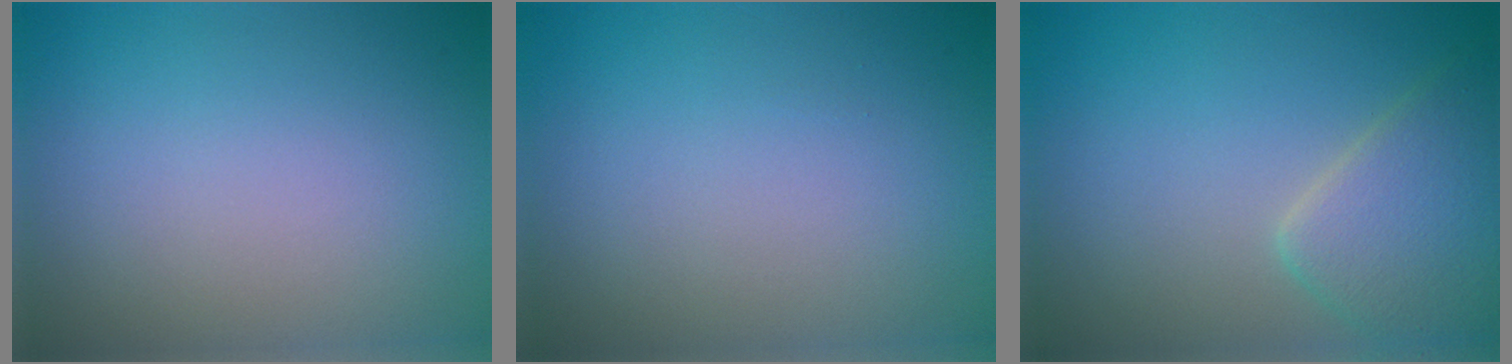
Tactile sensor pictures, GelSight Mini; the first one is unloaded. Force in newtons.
{"total": 0.0}
{"total": 4.7, "press": 4.7, "slide": 0.1}